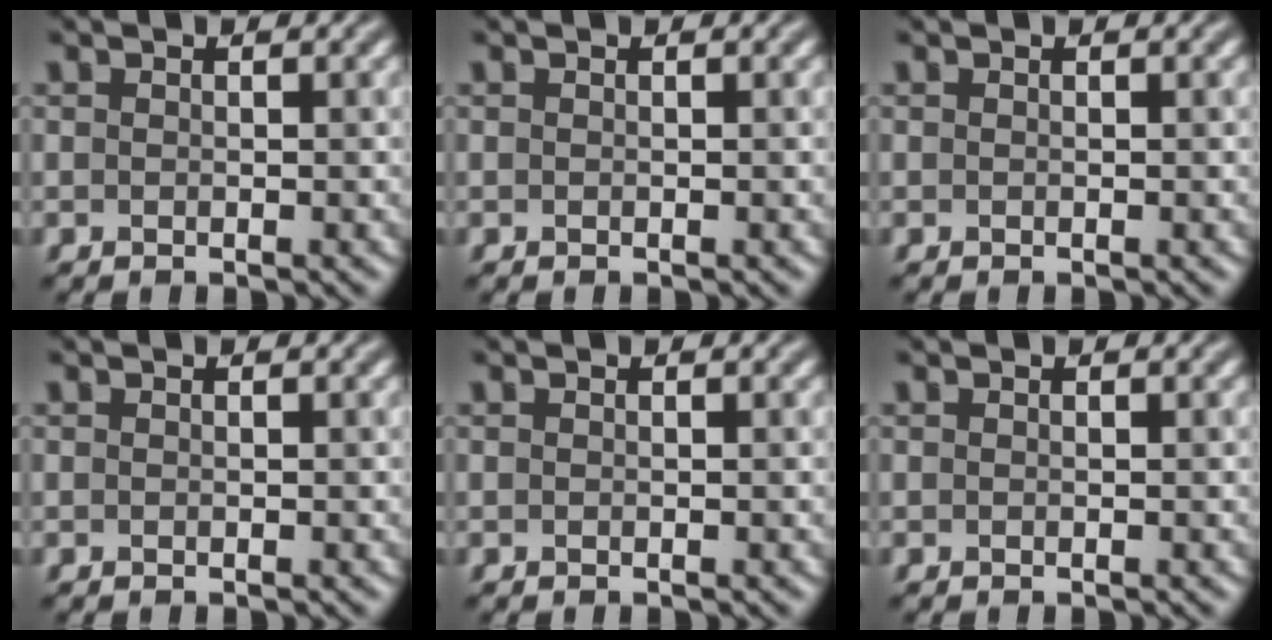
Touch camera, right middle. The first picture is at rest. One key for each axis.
{"total": 0.0}
{"total": 0.0}
{"total": 0.0}
{"total": 0.0}
{"total": 0.0}